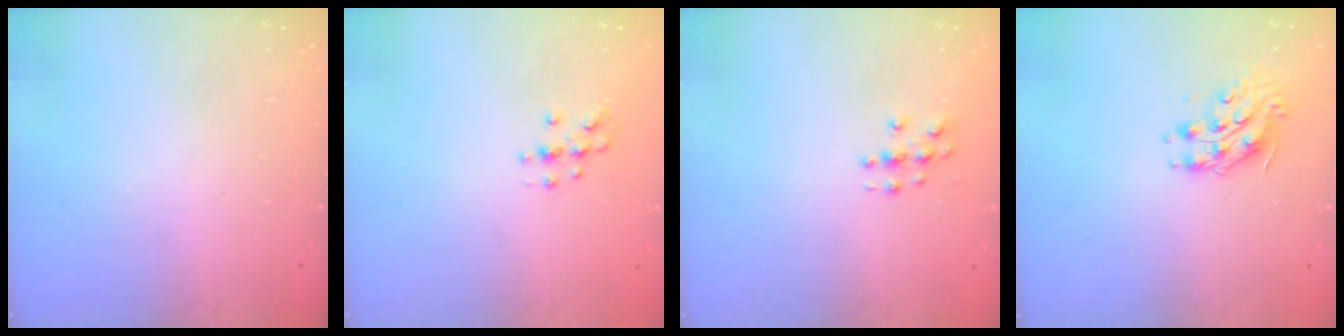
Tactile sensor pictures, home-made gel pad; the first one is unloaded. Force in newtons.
{"total": 5.4, "press": 5.2, "slide": 1.6}
{"total": 3.0, "press": 3.0, "slide": 0.1}
{"total": 8.9, "press": 8.9, "slide": 0.7}